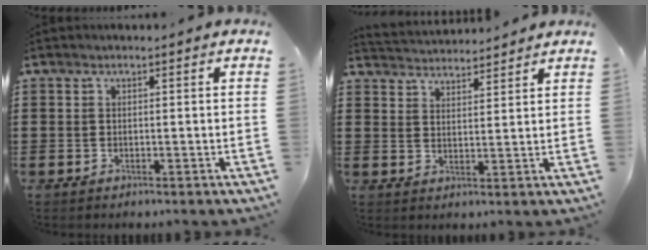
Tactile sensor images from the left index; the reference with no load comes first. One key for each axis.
{"total": 3.2, "fx": 3.1, "fy": -0.1, "fz": -0.4, "tx": -0.004, "ty": -0.014, "tz": 0.057}